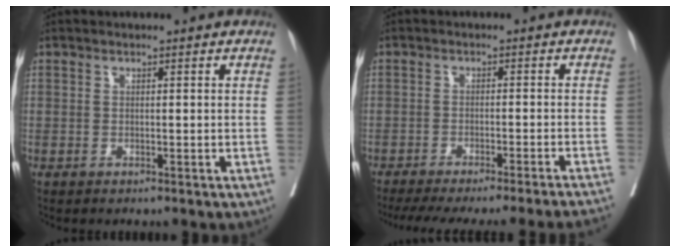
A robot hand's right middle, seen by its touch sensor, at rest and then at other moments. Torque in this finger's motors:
{"motor_torque": [1.04, -1.10, 0.41, 0.09]}